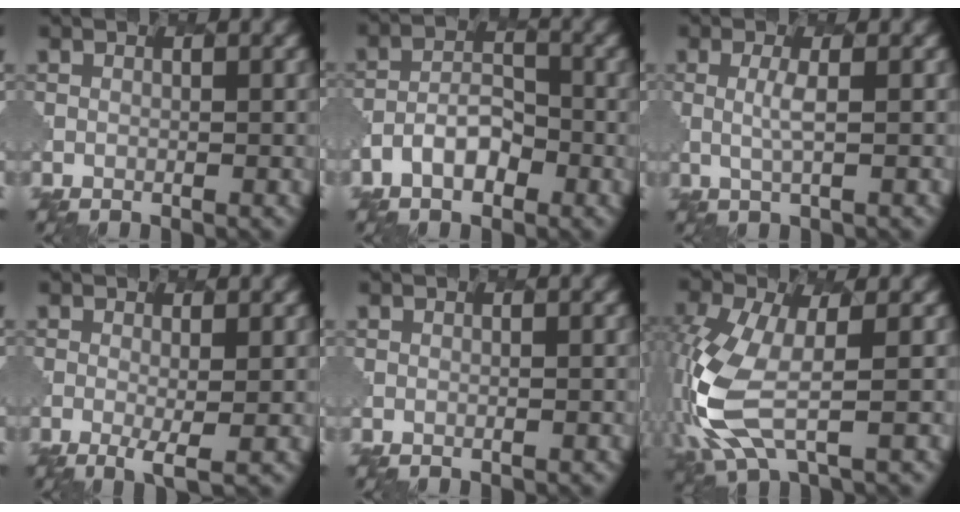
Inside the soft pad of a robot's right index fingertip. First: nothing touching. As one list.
[{"total": 3.4, "force": [-1.9, 2.0, 2.0], "torque": [-0.036, 0.004, -0.034]}, {"total": 1.4, "force": [0.4, 0.2, 1.3], "torque": [-0.031, -0.004, 0.009]}, {"total": 2.1, "force": [-0.4, 0.5, 2.0], "torque": [-0.042, -0.010, -0.005]}, {"total": 0.0}, {"total": 8.0, "force": [-1.5, 3.6, 7.0], "torque": [-0.194, -0.016, -0.031]}]